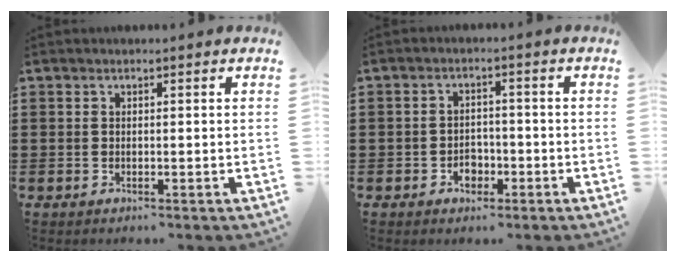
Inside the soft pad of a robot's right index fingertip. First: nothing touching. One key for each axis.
{"total": 2.9, "fx": -1.5, "fy": 2.1, "fz": 1.3, "tx": -0.027, "ty": 0.002, "tz": -0.029}